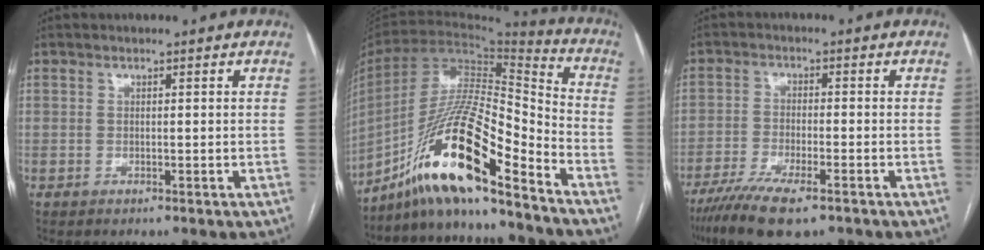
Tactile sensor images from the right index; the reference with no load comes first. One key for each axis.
{"total": 17.5, "fx": -12.6, "fy": 1.2, "fz": 12.1, "tx": -0.241, "ty": 0.003, "tz": -0.234}
{"total": 10.5, "fx": -7.5, "fy": 2.2, "fz": 6.9, "tx": -0.117, "ty": -0.022, "tz": -0.124}